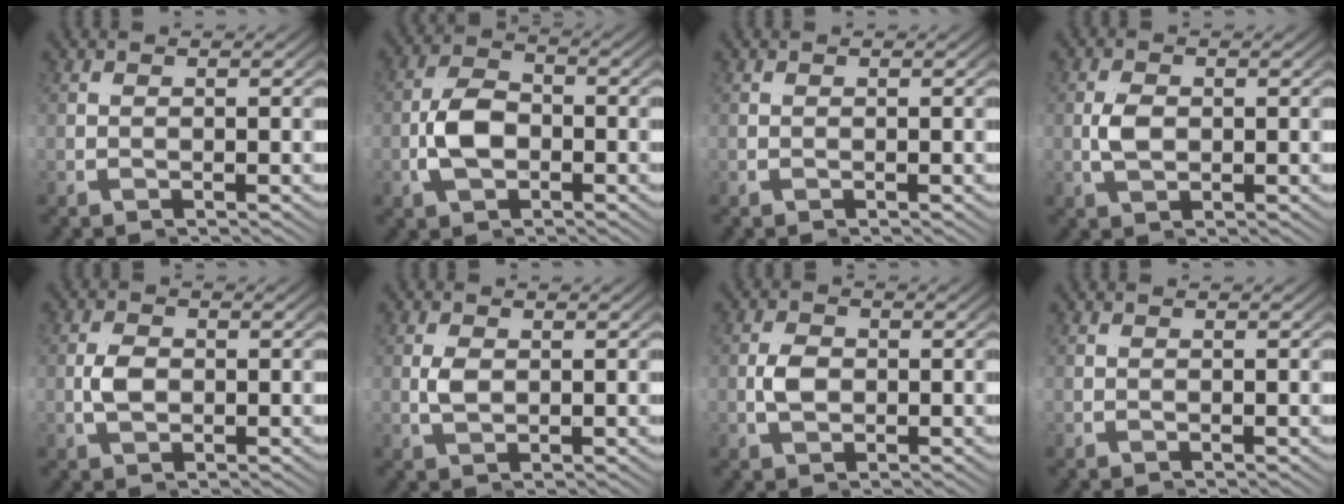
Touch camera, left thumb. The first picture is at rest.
{"total": 5.6, "force": [-1.2, 4.0, 3.8], "torque": [-0.094, -0.013, -0.021]}
{"total": 0.0}
{"total": 1.2, "force": [0.1, 0.9, 0.8], "torque": [-0.031, -0.002, 0.001]}
{"total": 1.6, "force": [-0.1, 1.2, 1.0], "torque": [-0.034, -0.004, -0.001]}
{"total": 1.0, "force": [0.5, 0.6, 0.6], "torque": [-0.024, -0.003, 0.008]}
{"total": 1.9, "force": [-0.1, 1.5, 1.2], "torque": [-0.038, -0.007, -0.001]}
{"total": 0.0}